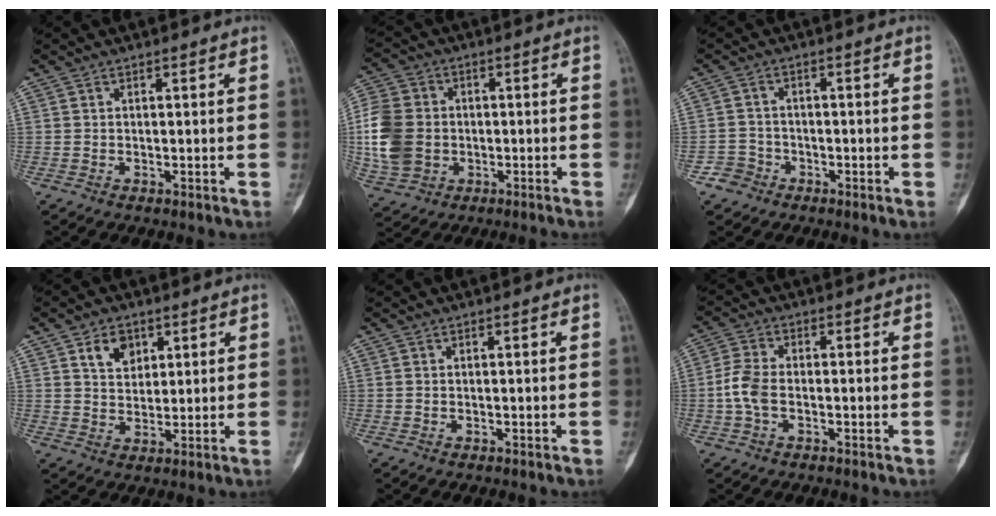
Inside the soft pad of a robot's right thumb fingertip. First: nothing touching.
{"total": 12.5, "force": [-1.6, 9.9, 7.5], "torque": [-0.159, 0.007, -0.034]}
{"total": 3.5, "force": [-2.0, 2.8, -0.2], "torque": [0.018, 0.018, -0.038]}
{"total": 5.3, "force": [3.1, 4.2, 1.1], "torque": [0.002, -0.012, 0.053]}
{"total": 0.0}
{"total": 5.3, "force": [-1.1, 3.1, 4.1], "torque": [-0.097, 0.015, -0.026]}